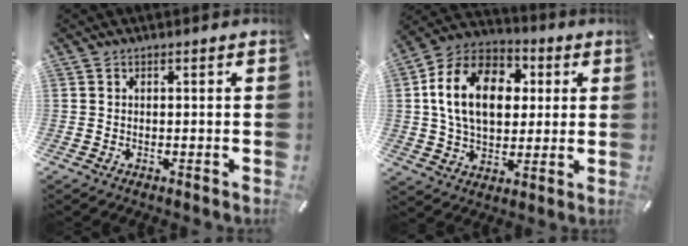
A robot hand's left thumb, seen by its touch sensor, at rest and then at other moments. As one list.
[{"total": 17.2, "force": [2.7, 12.4, 11.6], "torque": [-0.243, 0.007, 0.042]}]